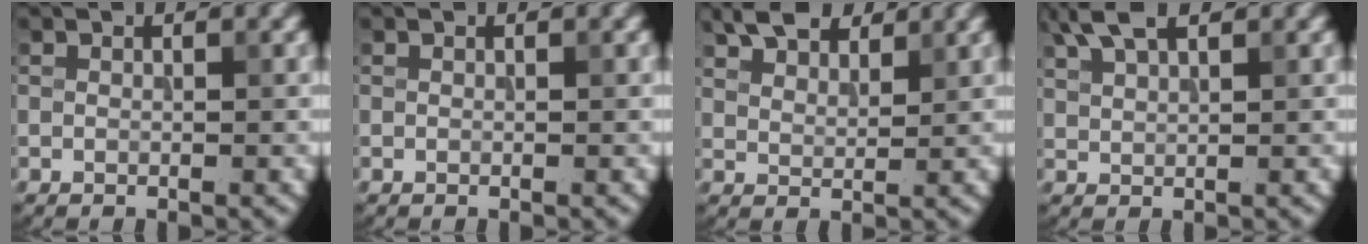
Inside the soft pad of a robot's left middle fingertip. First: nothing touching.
{"total": 0.0}
{"total": 4.5, "force": [3.5, 1.9, 2.0], "torque": [-0.041, 0.012, 0.064]}
{"total": 3.9, "force": [2.7, 1.3, 2.4], "torque": [-0.055, 0.012, 0.054]}